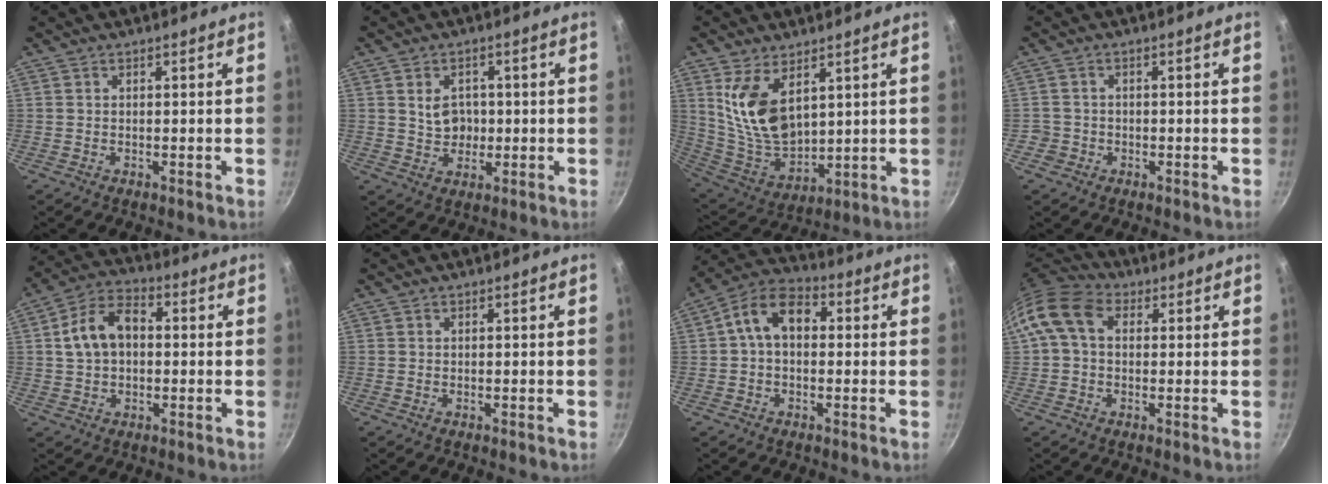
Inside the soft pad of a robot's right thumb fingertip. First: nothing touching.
{"total": 5.4, "force": [0.6, 4.4, 3.1], "torque": [-0.026, -0.001, 0.012]}
{"total": 13.7, "force": [5.4, 7.7, 9.9], "torque": [-0.171, -0.053, 0.123]}
{"total": 2.3, "force": [-1.0, 2.1, 0.3], "torque": [0.007, 0.017, -0.013]}
{"total": 10.7, "force": [1.0, 7.2, 7.8], "torque": [-0.124, 0.028, 0.005]}
{"total": 0.0}
{"total": 10.0, "force": [1.3, 6.8, 7.2], "torque": [-0.100, 0.030, 0.002]}
{"total": 10.8, "force": [2.2, 7.8, 7.1], "torque": [-0.122, 0.022, 0.020]}